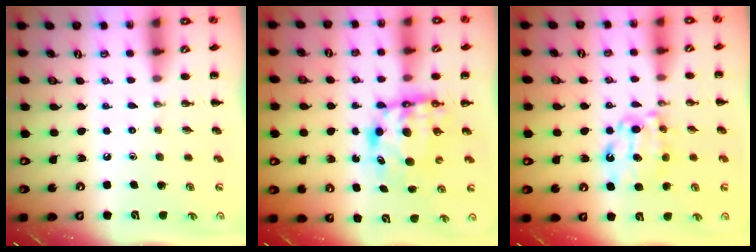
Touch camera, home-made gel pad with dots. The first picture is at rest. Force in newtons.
{"total": 6.5, "press": 6.2, "slide": 1.9}
{"total": 9.7, "press": 9.7, "slide": 0.7}